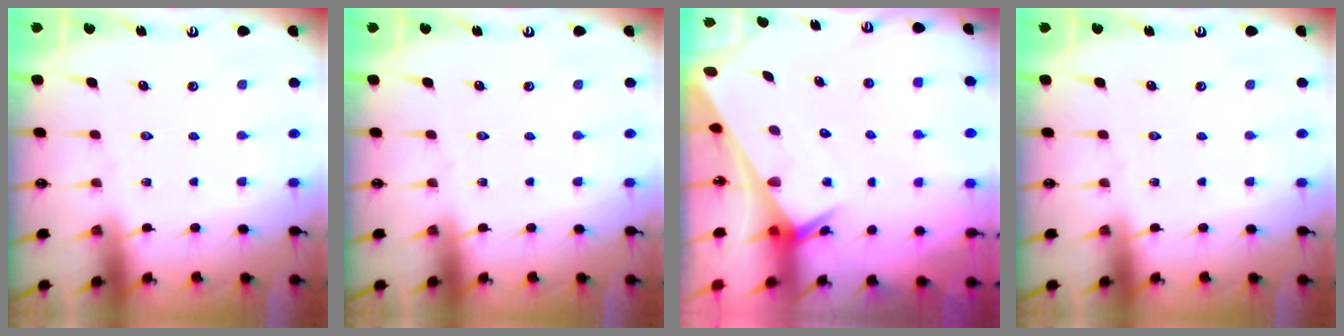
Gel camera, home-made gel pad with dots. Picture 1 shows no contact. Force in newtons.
{"total": 0.0}
{"total": 2.7, "press": 2.7, "slide": 0.1}
{"total": 0.0}